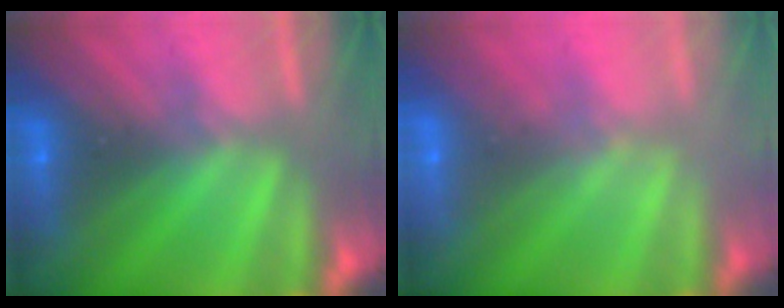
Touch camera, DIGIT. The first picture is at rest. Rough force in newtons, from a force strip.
{"total": 1.7}